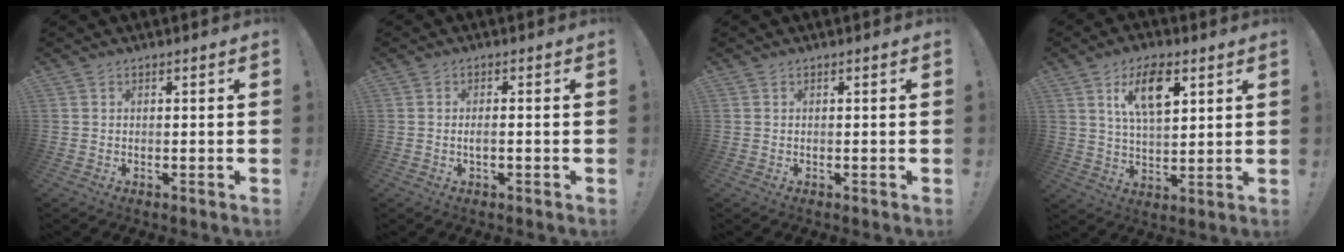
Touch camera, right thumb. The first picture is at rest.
{"total": 1.7, "force": [-0.6, 0.1, 1.5], "torque": [-0.036, 0.006, -0.011]}
{"total": 0.0}
{"total": 11.8, "force": [5.2, 5.7, 8.9], "torque": [-0.140, -0.005, 0.090]}